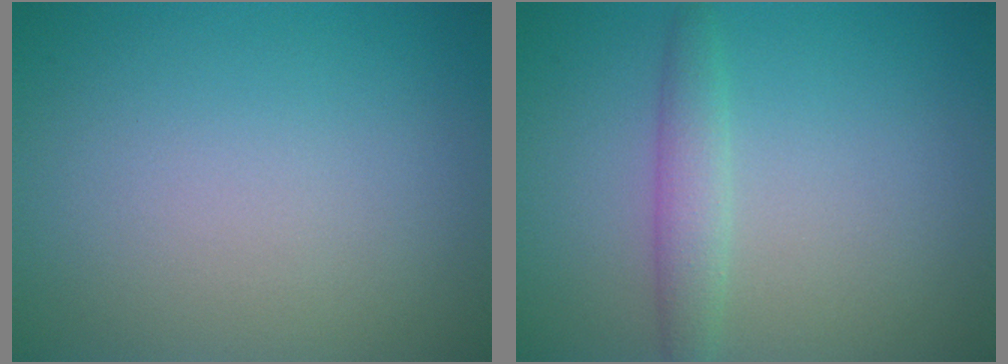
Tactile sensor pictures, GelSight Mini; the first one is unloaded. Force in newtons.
{"total": 2.1, "press": 2.1, "slide": 0.1}